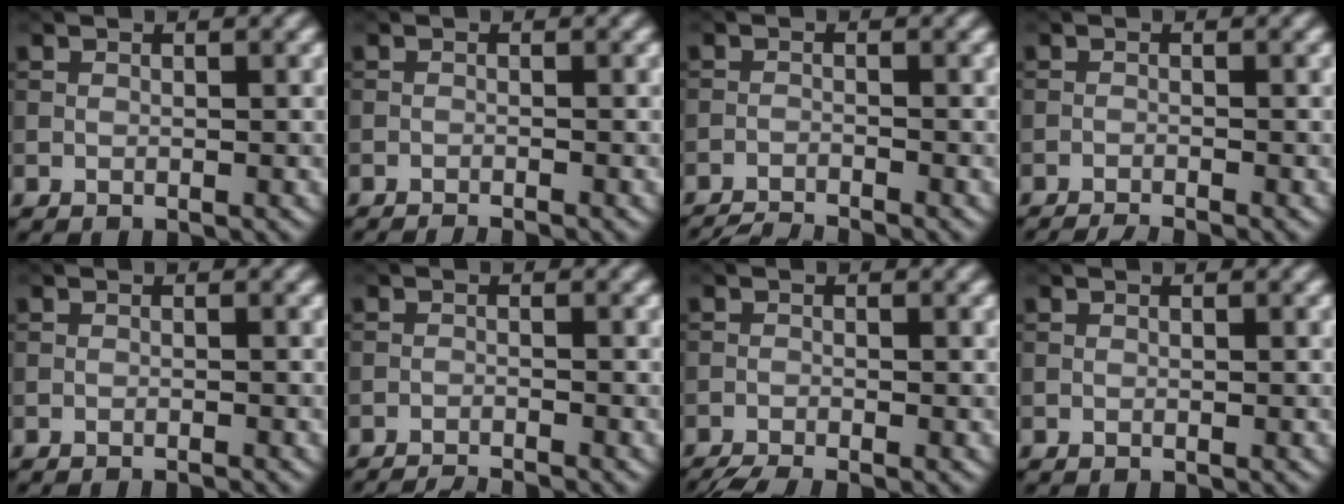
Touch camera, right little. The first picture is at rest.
{"total": 1.7, "force": [-1.5, 0.2, 0.8], "torque": [-0.010, 0.002, -0.027]}
{"total": 3.9, "force": [-3.8, 0.3, 1.1], "torque": [-0.023, -0.014, -0.068]}
{"total": 2.6, "force": [-2.3, 0.3, 1.2], "torque": [-0.021, -0.006, -0.045]}
{"total": 1.1, "force": [-0.9, 0.2, 0.5], "torque": [0.001, 0.000, -0.014]}
{"total": 3.4, "force": [-3.2, 0.4, 1.1], "torque": [-0.019, -0.009, -0.055]}
{"total": 3.2, "force": [-2.7, 0.4, 1.6], "torque": [-0.034, -0.014, -0.056]}
{"total": 0.0}